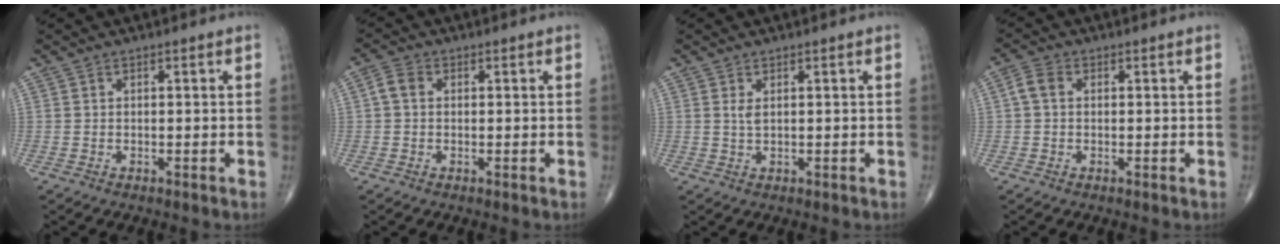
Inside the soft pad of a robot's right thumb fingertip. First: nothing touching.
{"total": 2.9, "force": [0.3, 2.2, 1.8], "torque": [-0.037, 0.011, 0.002]}
{"total": 1.3, "force": [0.4, 0.4, 1.1], "torque": [-0.023, -0.001, 0.013]}
{"total": 3.0, "force": [0.3, 2.2, 2.0], "torque": [-0.043, 0.012, 0.003]}